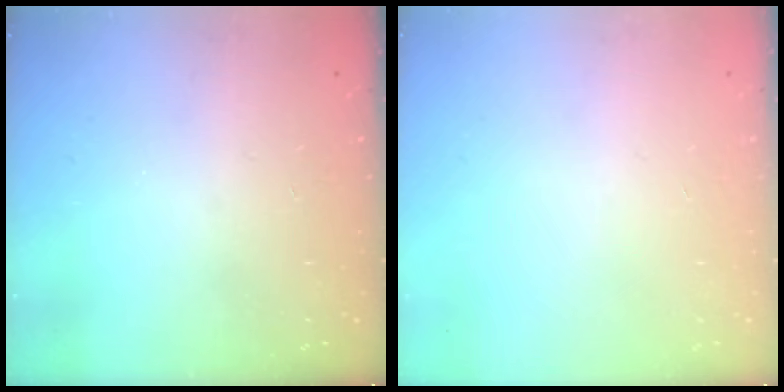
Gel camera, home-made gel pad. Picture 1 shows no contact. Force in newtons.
{"total": 0.0}